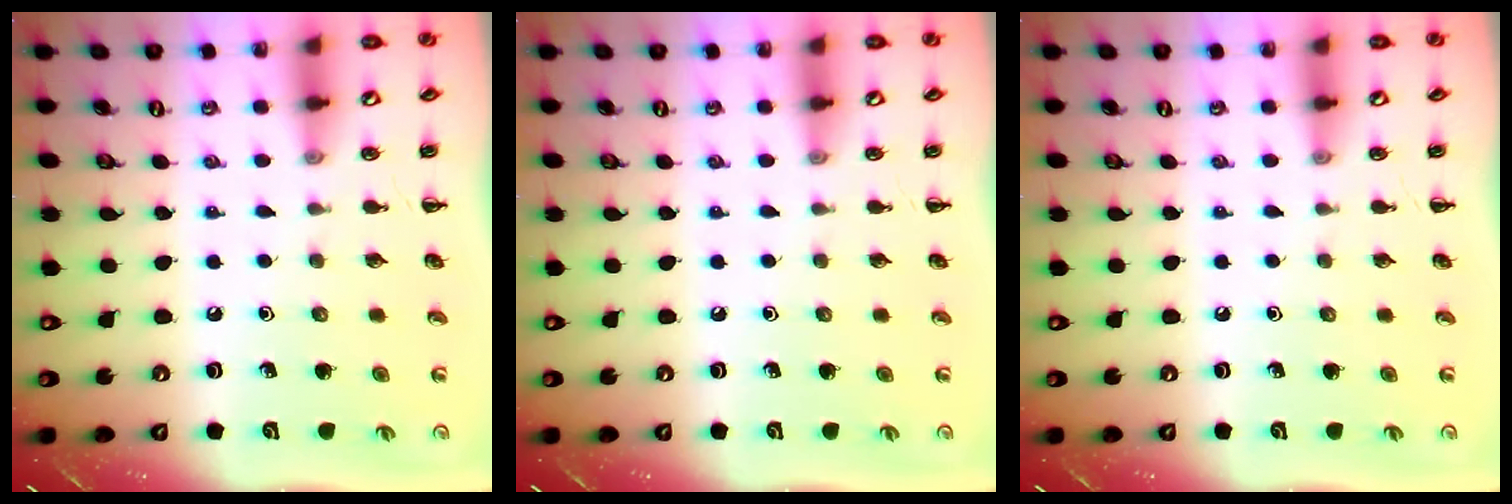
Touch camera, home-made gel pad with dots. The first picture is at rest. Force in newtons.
{"total": 0.0}
{"total": 0.0}